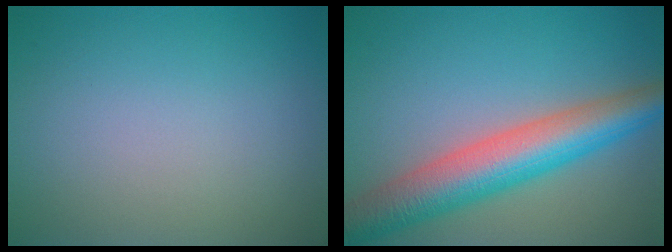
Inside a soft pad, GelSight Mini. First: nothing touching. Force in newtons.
{"total": 8.1, "press": 8.1, "slide": 0.4}